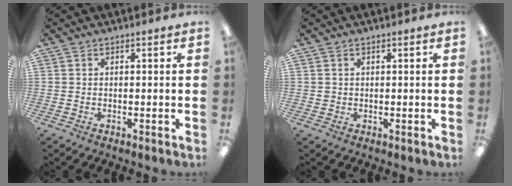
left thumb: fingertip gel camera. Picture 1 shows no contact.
{"total": 1.0, "force": [0.3, 0.9, 0.2], "torque": [-0.006, 0.005, 0.005]}